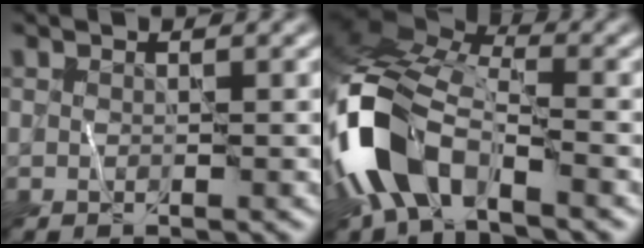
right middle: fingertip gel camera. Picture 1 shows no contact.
{"total": 11.5, "force": [-5.3, 6.1, 8.2], "torque": [-0.169, -0.005, -0.107]}